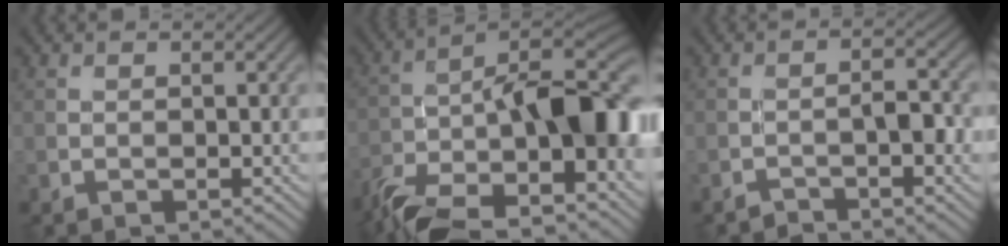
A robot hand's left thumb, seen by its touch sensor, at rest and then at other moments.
{"total": 16.0, "force": [-7.9, 5.4, 12.8], "torque": [-0.218, -0.013, -0.152]}
{"total": 3.2, "force": [-2.1, 0.7, 2.4], "torque": [-0.040, 0.011, -0.043]}